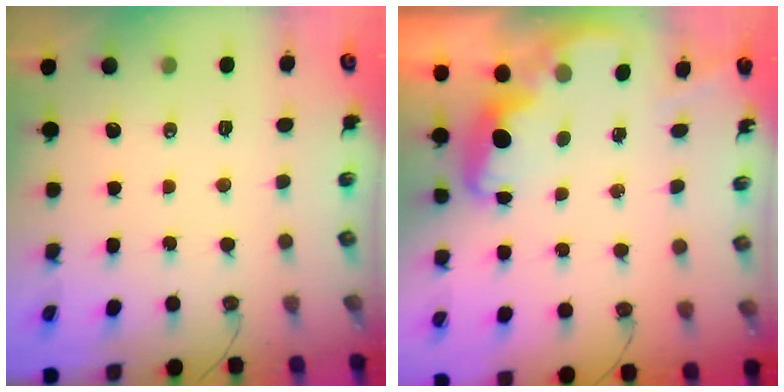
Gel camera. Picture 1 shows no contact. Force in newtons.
{"total": 2.6, "press": 2.5, "slide": 0.8}